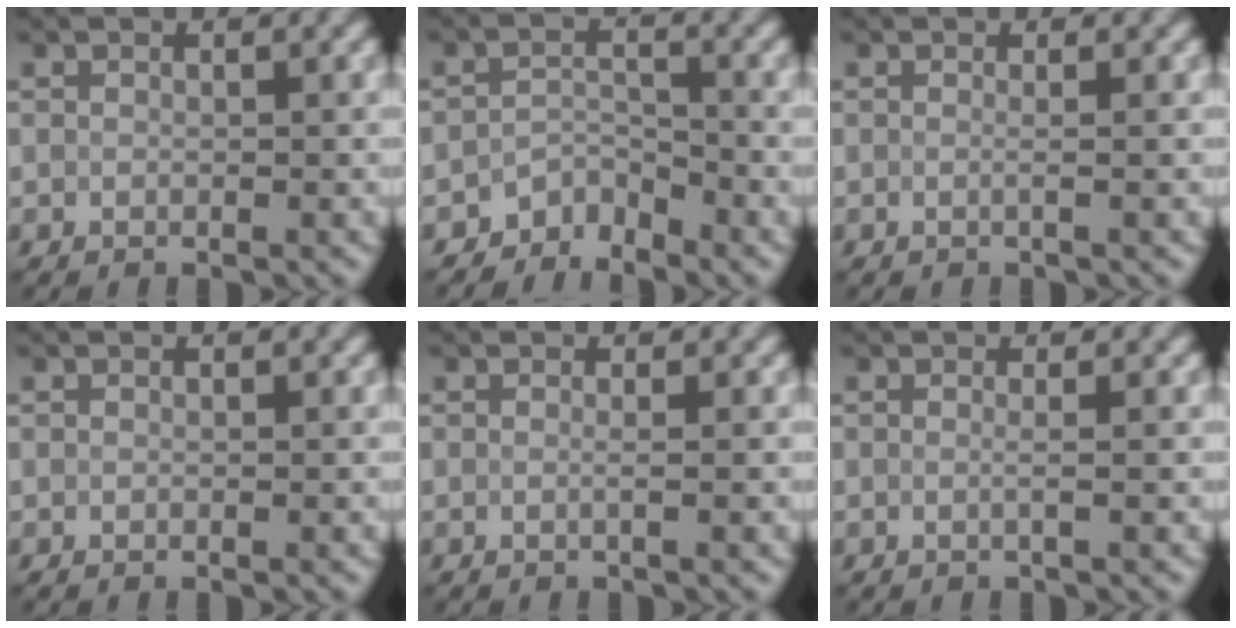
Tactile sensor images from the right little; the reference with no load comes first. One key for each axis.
{"total": 2.5, "fx": -2.3, "fy": 1.0, "fz": 0.2, "tx": 0.005, "ty": 0.009, "tz": -0.047}
{"total": 0.9, "fx": 0.0, "fy": 0.3, "fz": 0.8, "tx": -0.012, "ty": -0.004, "tz": -0.007}
{"total": 0.0}
{"total": 0.8, "fx": -0.1, "fy": 0.2, "fz": 0.8, "tx": -0.011, "ty": -0.004, "tz": -0.006}
{"total": 1.0, "fx": 0.0, "fy": 0.3, "fz": 1.0, "tx": -0.012, "ty": -0.004, "tz": -0.008}